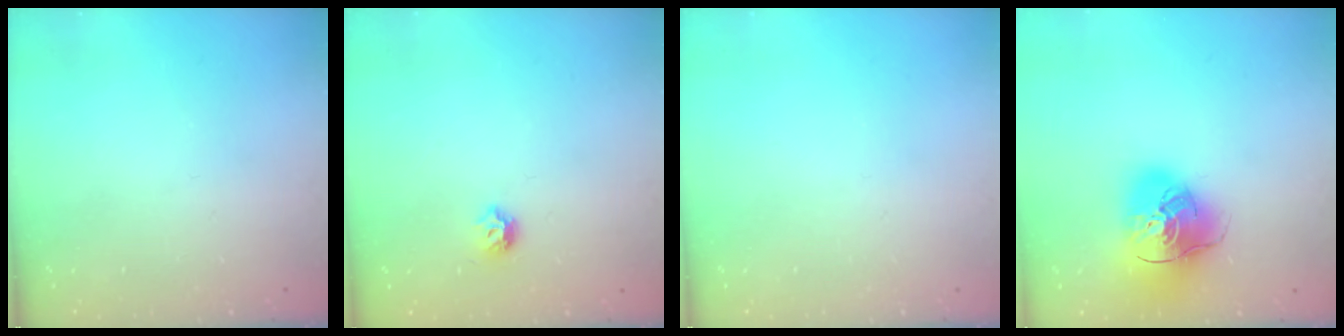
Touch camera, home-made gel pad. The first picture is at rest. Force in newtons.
{"total": 6.0, "press": 5.9, "slide": 1.0}
{"total": 0.0}
{"total": 17.7, "press": 17.5, "slide": 2.5}